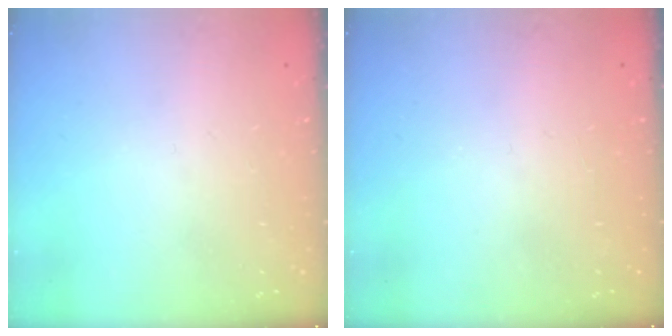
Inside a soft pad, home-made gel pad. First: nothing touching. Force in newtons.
{"total": 0.0}